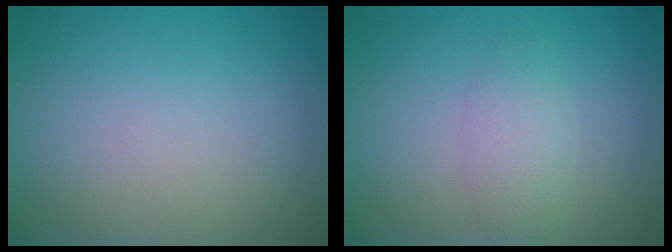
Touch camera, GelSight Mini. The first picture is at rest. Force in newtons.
{"total": 2.3, "press": 2.3, "slide": 0.1}